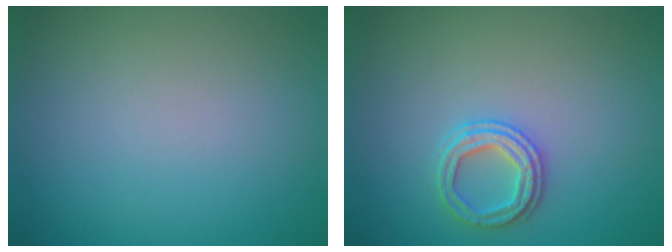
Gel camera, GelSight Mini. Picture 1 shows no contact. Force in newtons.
{"total": 2.4, "press": 2.4, "slide": 0.2}